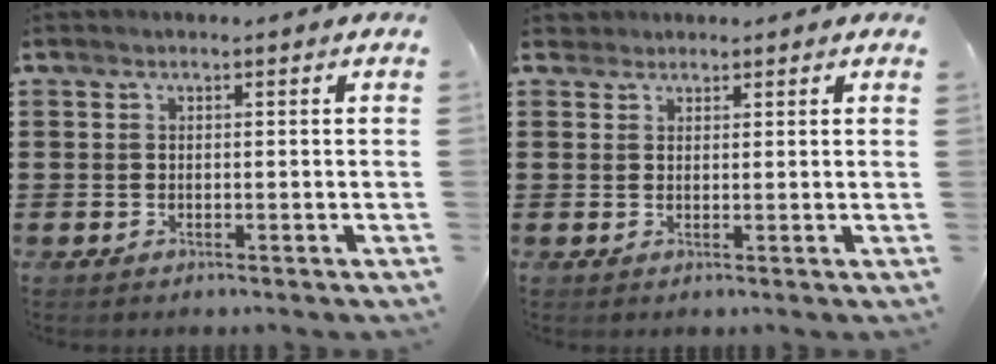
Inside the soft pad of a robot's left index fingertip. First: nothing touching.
{"total": 1.9, "force": [1.6, 0.9, 0.0], "torque": [-0.006, 0.007, 0.032]}